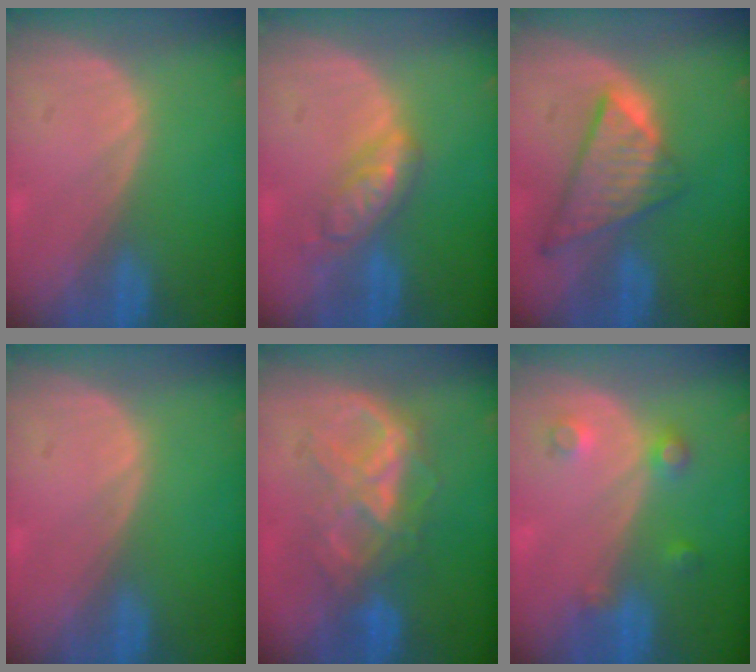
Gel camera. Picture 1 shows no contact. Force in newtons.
{"total": 5.9, "press": 5.2, "slide": 2.9}
{"total": 8.6, "press": 7.4, "slide": 4.4}
{"total": 0.0}
{"total": 7.3, "press": 7.3, "slide": 0.3}
{"total": 3.5, "press": 3.2, "slide": 1.6}